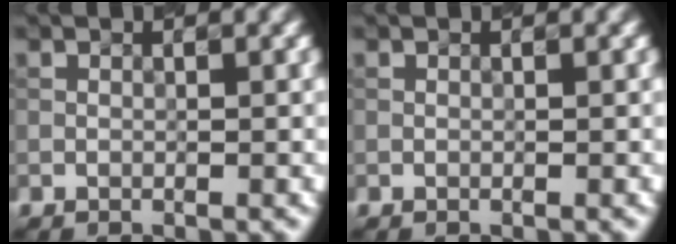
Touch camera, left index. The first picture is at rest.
{"total": 0.0}